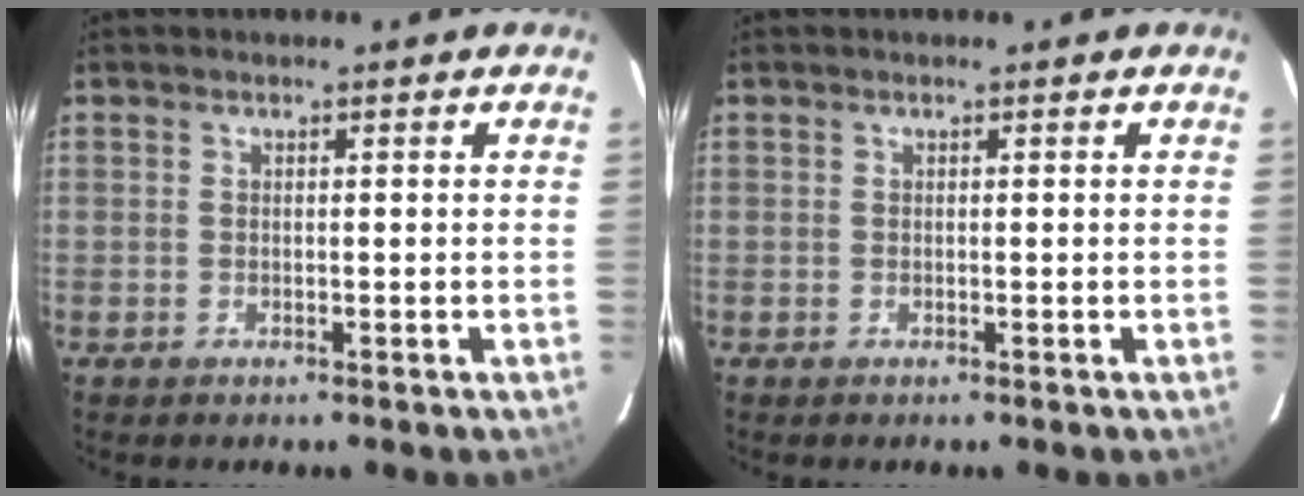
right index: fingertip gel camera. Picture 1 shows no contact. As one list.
[{"total": 0.0}]